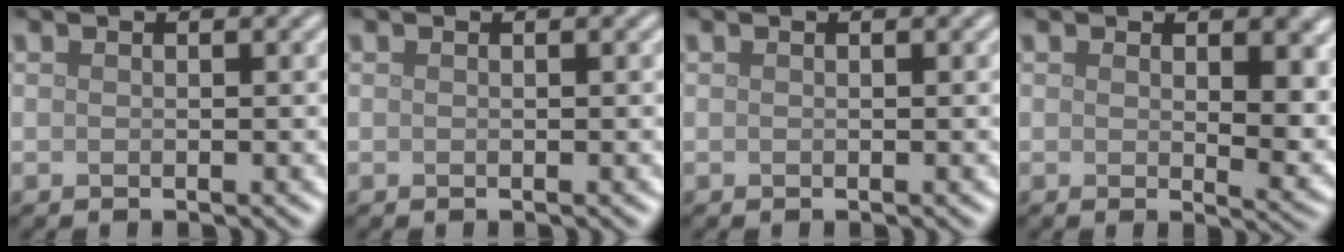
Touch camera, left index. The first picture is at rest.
{"total": 0.0}
{"total": 0.0}
{"total": 5.3, "force": [1.2, 2.7, 4.4], "torque": [-0.055, -0.015, 0.026]}